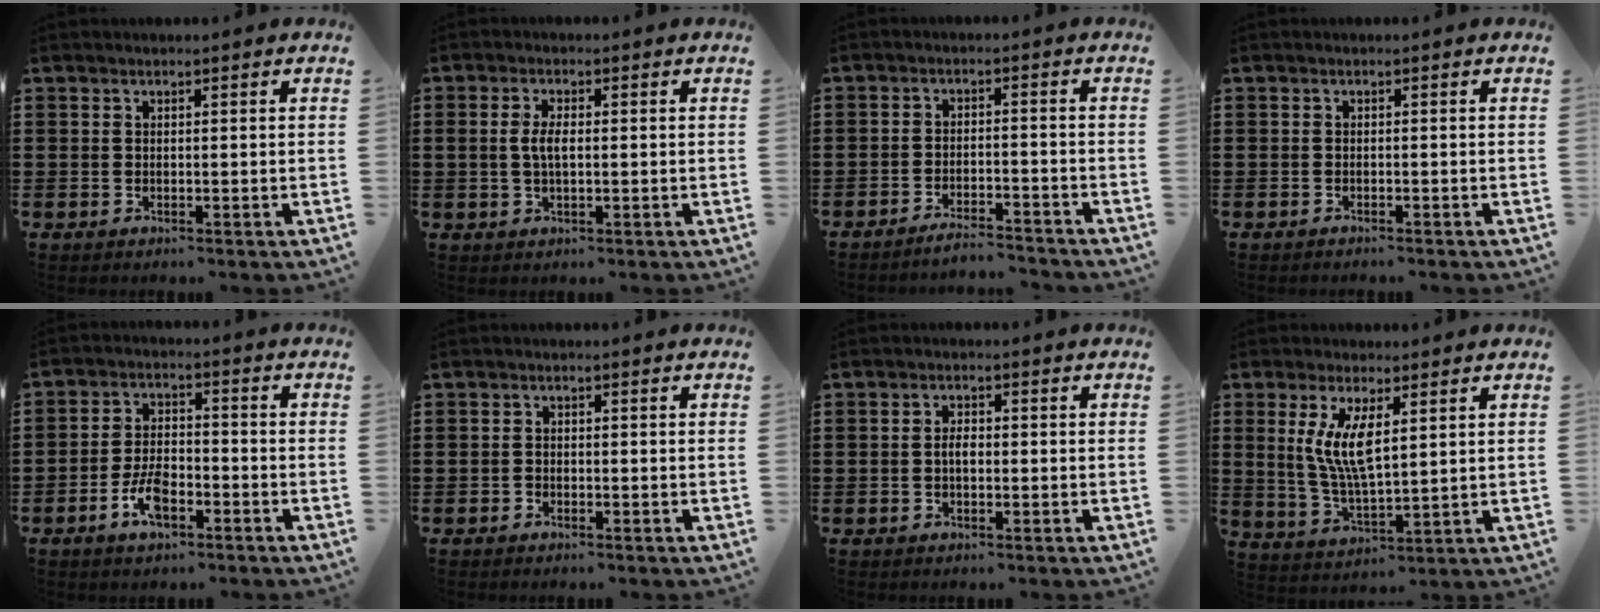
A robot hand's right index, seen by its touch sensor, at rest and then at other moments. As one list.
[{"total": 3.2, "force": [0.1, 1.3, 2.9], "torque": [-0.065, 0.001, -0.002]}, {"total": 3.5, "force": [-3.5, 0.0, 0.5], "torque": [-0.011, 0.002, -0.072]}, {"total": 0.5, "force": [-0.5, 0.0, -0.1], "torque": [-0.001, -0.001, -0.011]}, {"total": 5.7, "force": [-2.8, 2.7, 4.1], "torque": [-0.094, 0.002, -0.058]}, {"total": 0.7, "force": [-0.6, 0.4, 0.1], "torque": [-0.003, 0.001, -0.013]}, {"total": 2.0, "force": [-0.2, 0.9, 1.8], "torque": [-0.034, 0.003, -0.005]}, {"total": 7.5, "force": [2.2, 2.3, 6.8], "torque": [-0.143, -0.001, 0.036]}]